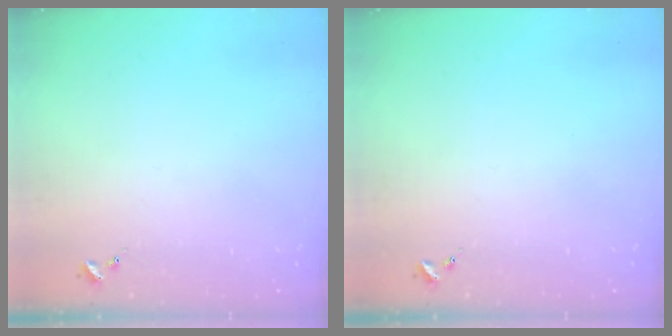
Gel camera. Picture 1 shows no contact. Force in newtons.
{"total": 0.0}